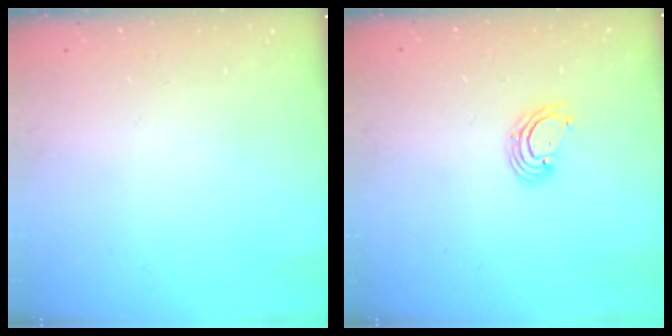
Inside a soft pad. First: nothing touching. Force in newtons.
{"total": 3.1, "press": 3.1, "slide": 0.1}